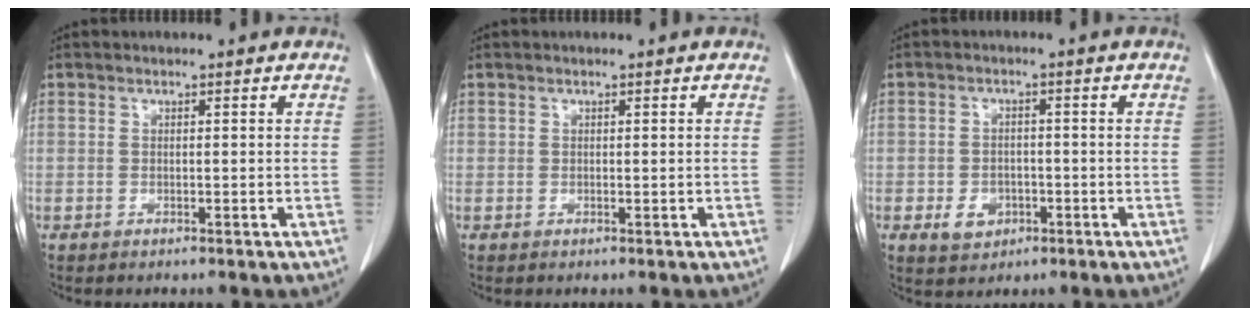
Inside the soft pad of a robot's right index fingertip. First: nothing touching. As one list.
[{"total": 0.0}, {"total": 4.2, "force": [-1.6, 3.3, 2.1], "torque": [-0.032, 0.002, -0.016]}]